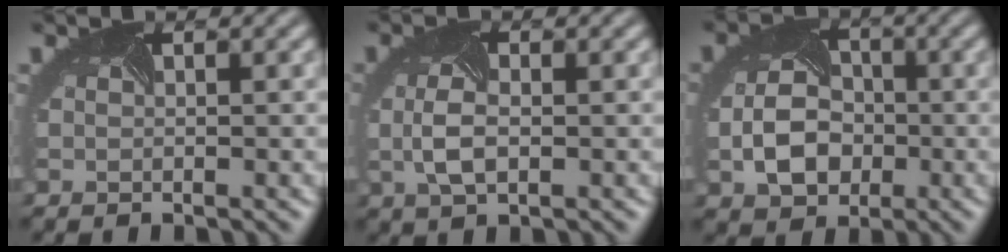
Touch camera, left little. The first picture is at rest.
{"total": 2.7, "force": [-0.2, 1.2, 2.5], "torque": [-0.065, -0.002, -0.003]}
{"total": 5.2, "force": [-1.1, 3.8, 3.4], "torque": [-0.073, -0.010, -0.014]}